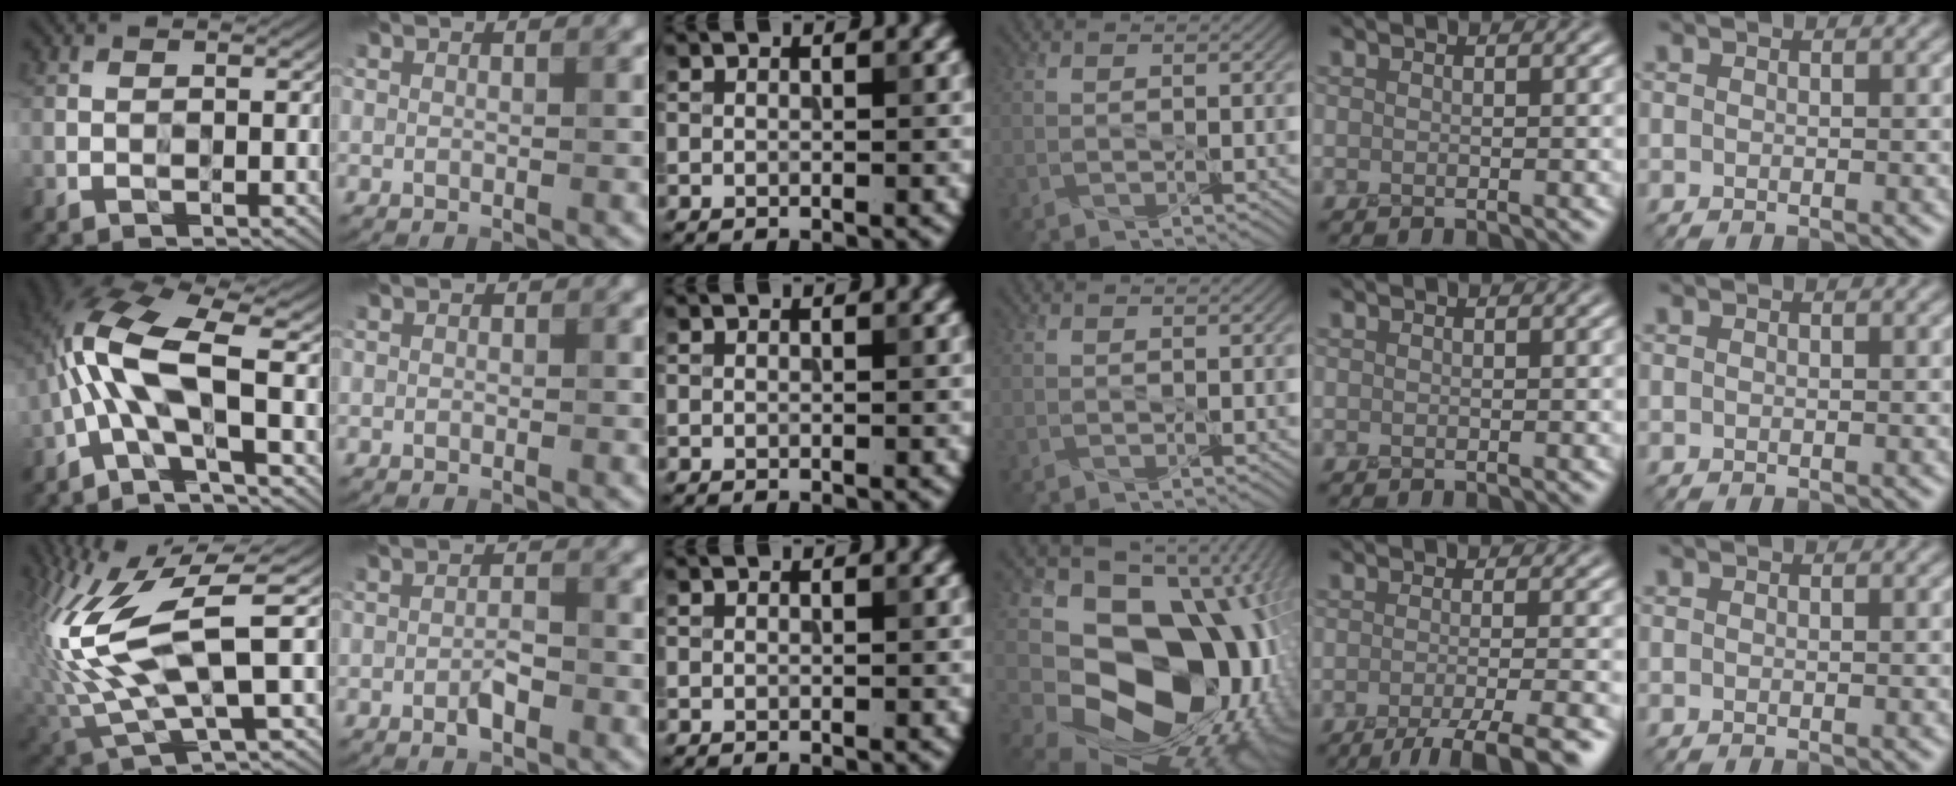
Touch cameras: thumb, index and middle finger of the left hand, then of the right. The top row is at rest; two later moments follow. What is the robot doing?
{"motion": "peel", "object": "tape"}